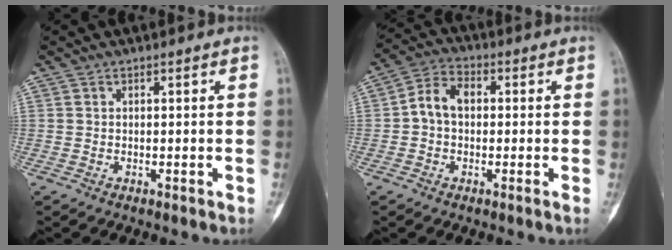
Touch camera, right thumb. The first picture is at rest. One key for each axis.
{"total": 6.3, "fx": 0.1, "fy": 4.4, "fz": 4.6, "tx": -0.080, "ty": 0.021, "tz": -0.010}